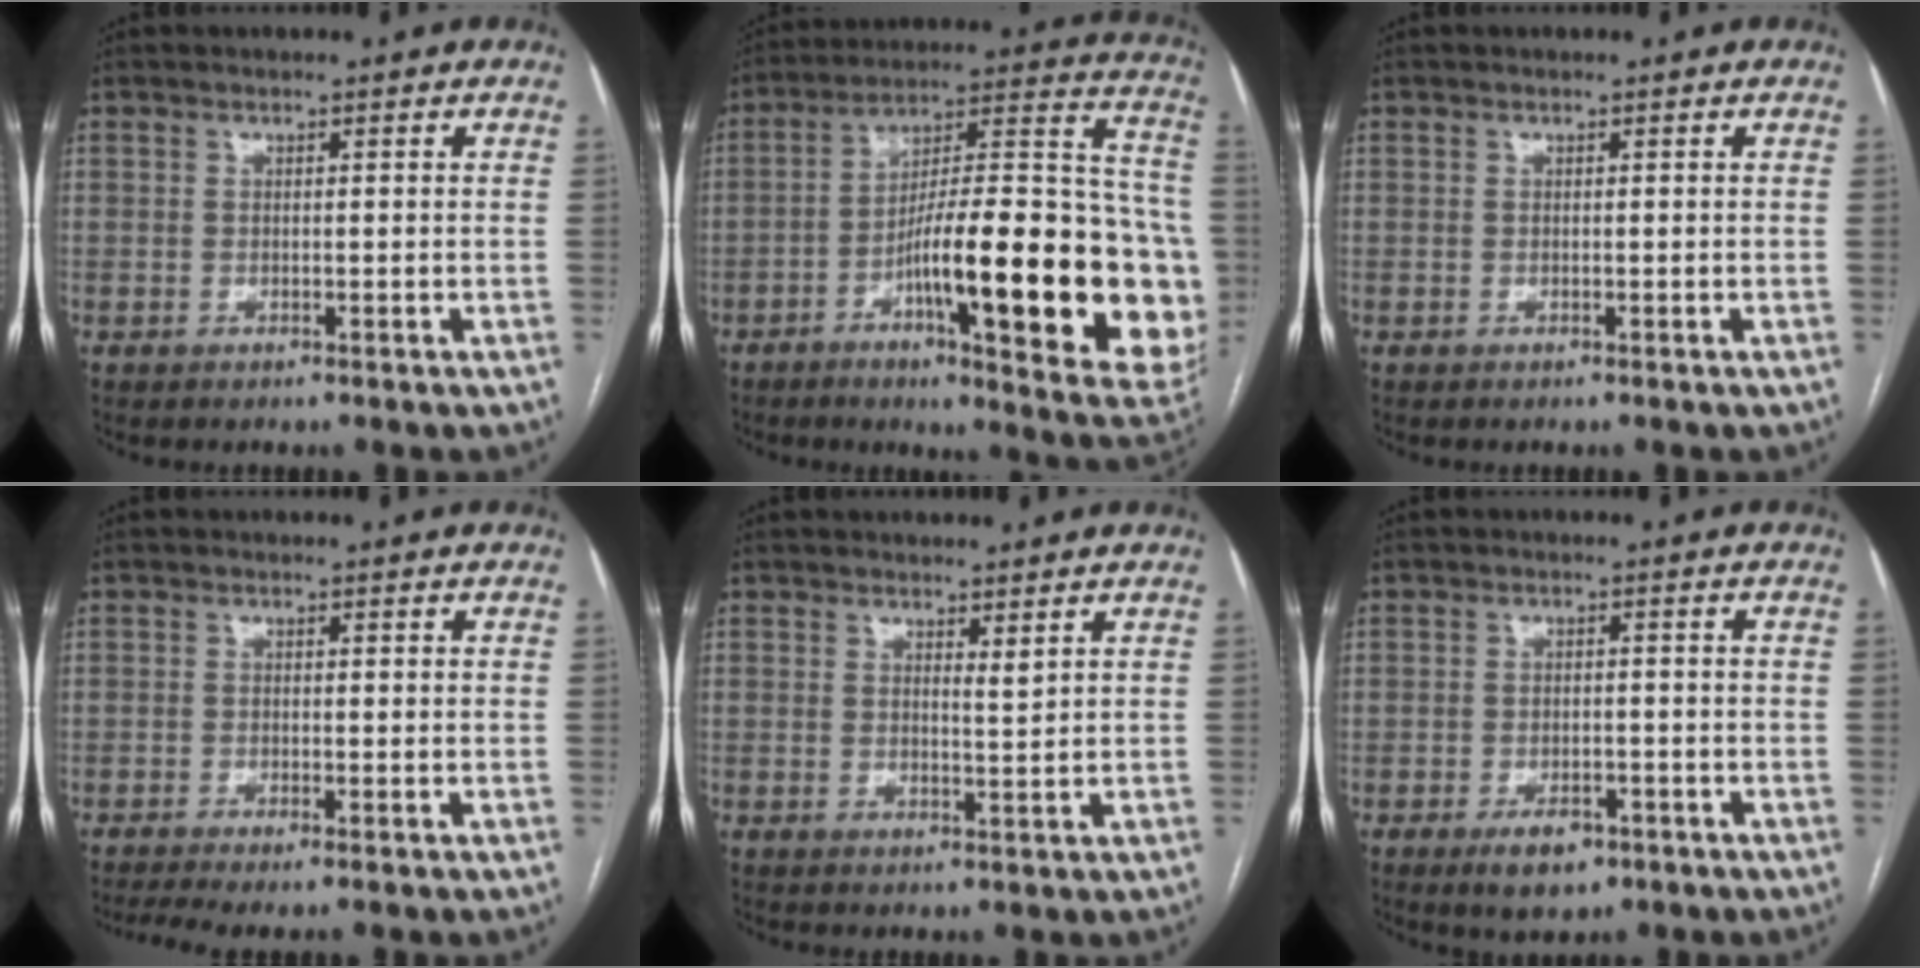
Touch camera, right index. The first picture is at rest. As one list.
[{"total": 28.2, "force": [-7.2, 4.8, 26.9], "torque": [-0.315, 0.010, -0.098]}, {"total": 0.0}, {"total": 3.7, "force": [-2.5, 0.4, 2.8], "torque": [-0.052, -0.007, -0.045]}, {"total": 1.6, "force": [1.1, 0.1, 1.2], "torque": [-0.022, -0.011, 0.021]}, {"total": 4.8, "force": [-2.8, 2.5, 2.9], "torque": [-0.047, 0.000, -0.037]}]